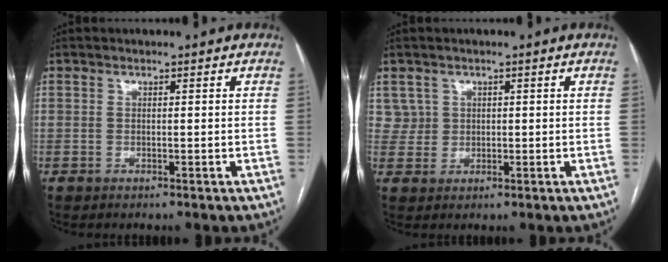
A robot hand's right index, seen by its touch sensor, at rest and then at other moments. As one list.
[{"total": 3.1, "force": [1.3, 2.8, -0.2], "torque": [0.019, 0.009, 0.022]}]